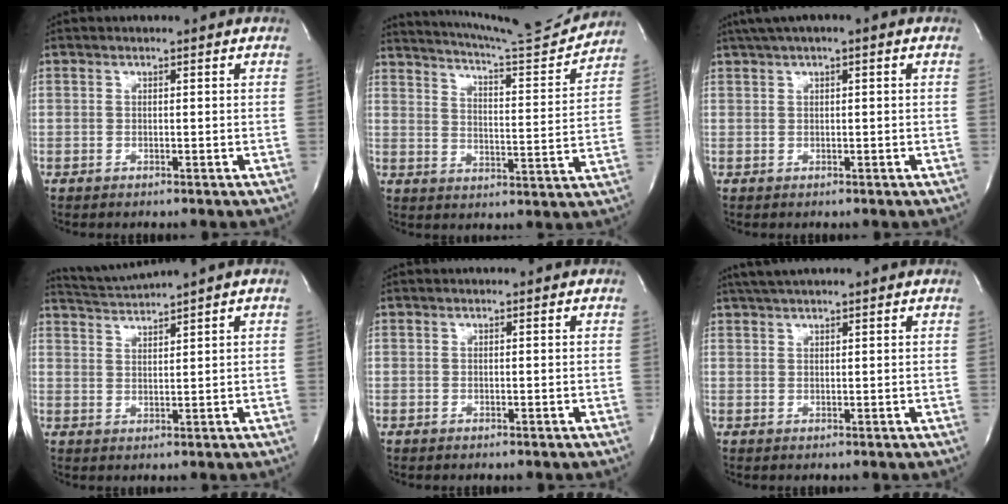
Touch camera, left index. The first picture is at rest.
{"total": 15.5, "force": [14.8, -0.3, 4.5], "torque": [-0.079, -0.053, 0.202]}
{"total": 3.5, "force": [1.6, 0.3, 3.1], "torque": [-0.058, 0.015, 0.026]}
{"total": 3.8, "force": [3.3, -1.9, 0.1], "torque": [-0.008, -0.017, 0.071]}
{"total": 0.0}
{"total": 4.1, "force": [3.4, 0.0, 2.2], "torque": [-0.038, 0.018, 0.061]}